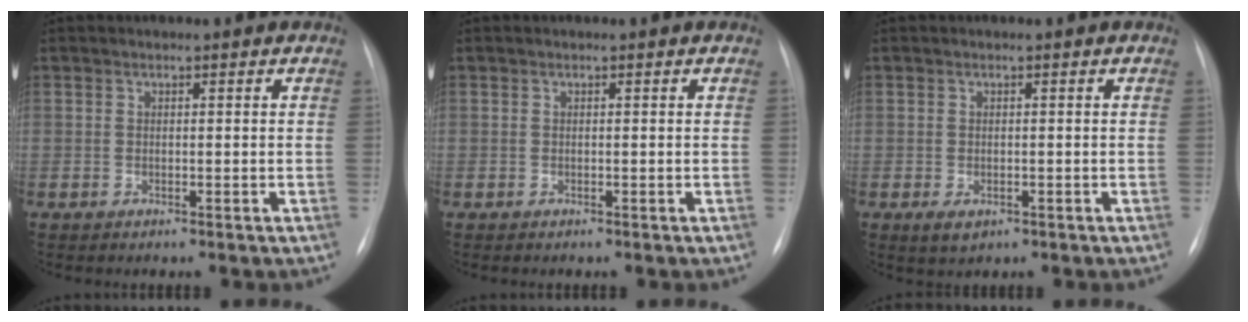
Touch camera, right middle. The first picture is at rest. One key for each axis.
{"total": 0.0}
{"total": 2.3, "fx": -1.1, "fy": 1.3, "fz": 1.5, "tx": -0.025, "ty": -0.003, "tz": -0.006}